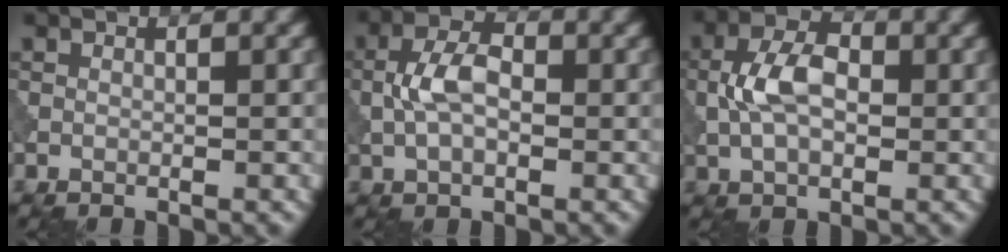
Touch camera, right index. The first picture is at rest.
{"total": 4.2, "force": [-0.3, 2.4, 3.4], "torque": [-0.075, 0.007, -0.009]}
{"total": 5.2, "force": [0.0, 3.1, 4.2], "torque": [-0.086, 0.009, -0.005]}